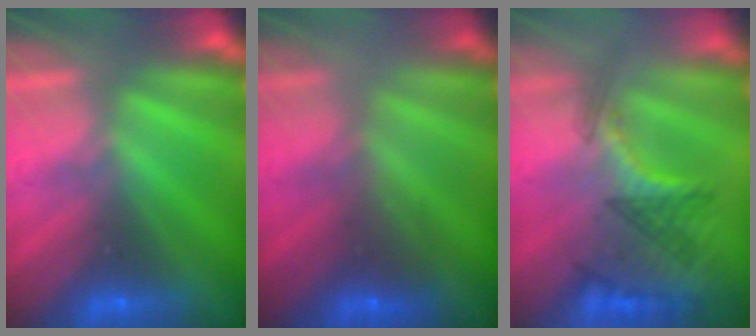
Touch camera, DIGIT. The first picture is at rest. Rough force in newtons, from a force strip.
{"total": 2.0}
{"total": 2.9}